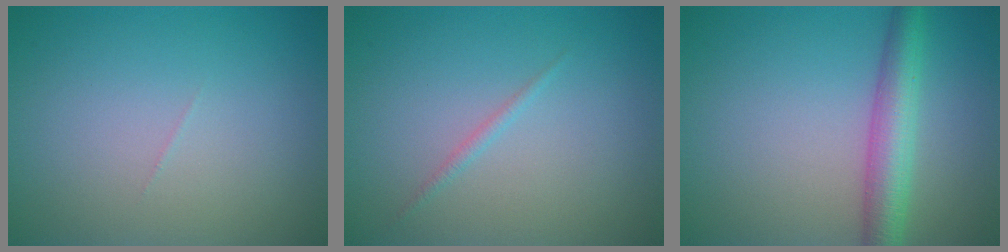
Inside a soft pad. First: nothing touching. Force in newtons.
{"total": 0.7, "press": 0.7, "slide": 0.0}
{"total": 4.5, "press": 4.5, "slide": 0.1}